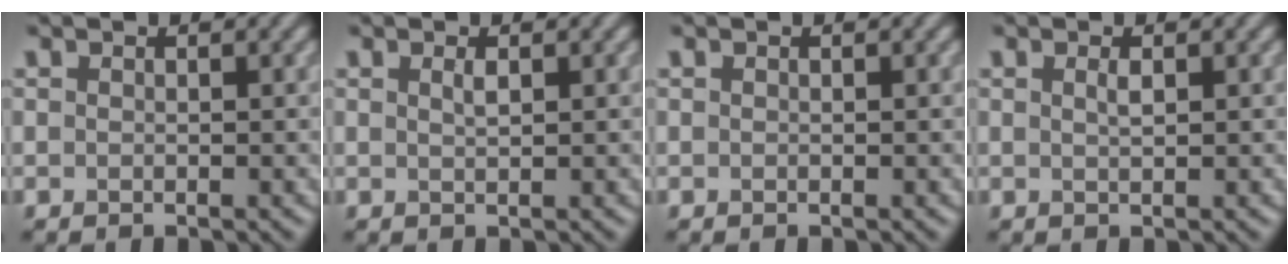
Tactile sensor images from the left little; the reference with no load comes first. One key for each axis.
{"total": 0.8, "fx": 0.4, "fy": 0.2, "fz": 0.7, "tx": -0.013, "ty": 0.001, "tz": 0.008}
{"total": 0.0}
{"total": 0.9, "fx": 0.3, "fy": 0.2, "fz": 0.8, "tx": -0.014, "ty": 0.002, "tz": 0.007}